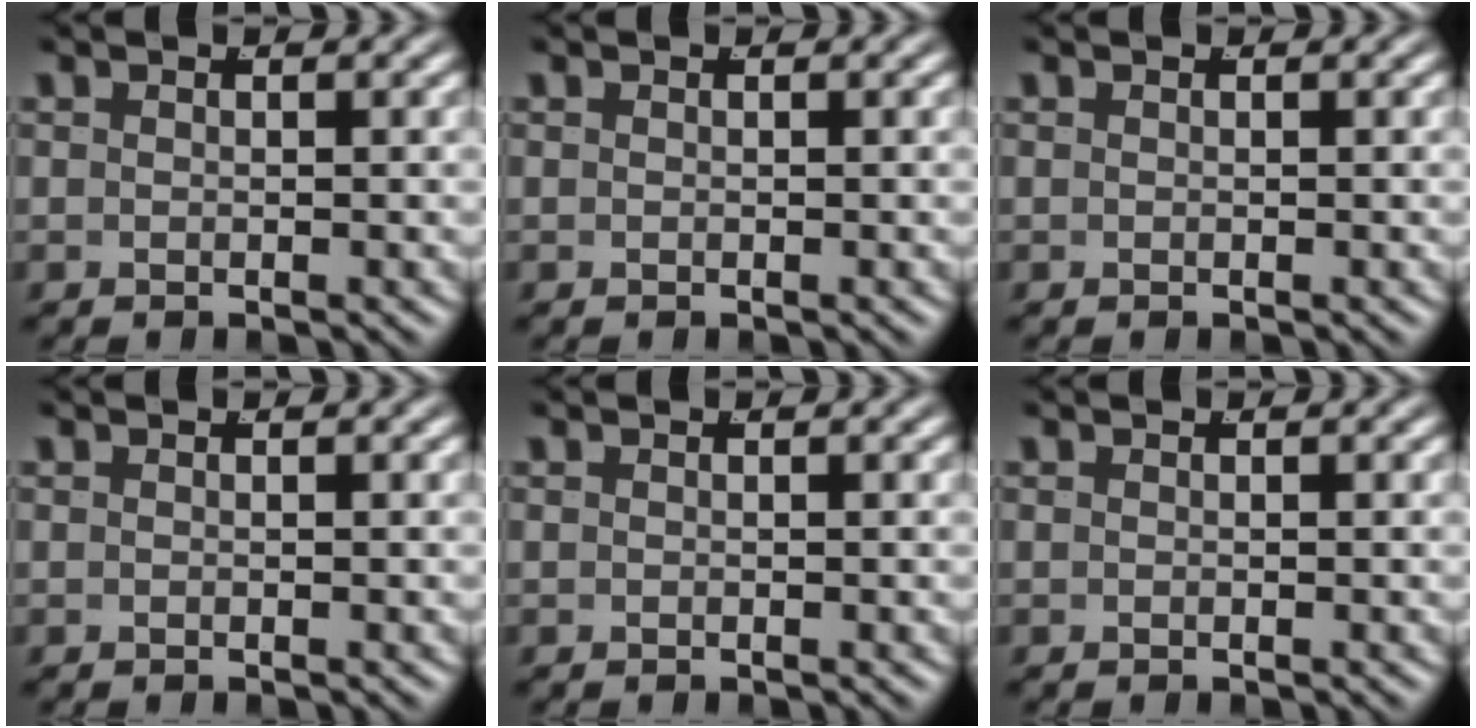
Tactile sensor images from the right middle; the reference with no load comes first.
{"total": 0.0}
{"total": 0.0}
{"total": 0.0}
{"total": 0.0}
{"total": 0.0}